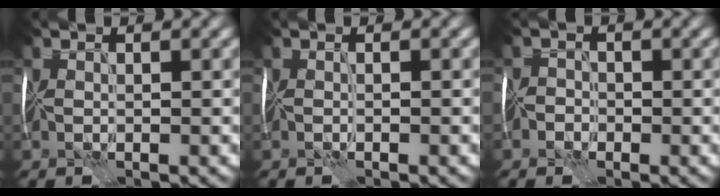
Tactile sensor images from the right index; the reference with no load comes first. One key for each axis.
{"total": 0.0}
{"total": 1.8, "fx": -1.6, "fy": 0.5, "fz": -0.5, "tx": 0.033, "ty": 0.007, "tz": -0.031}